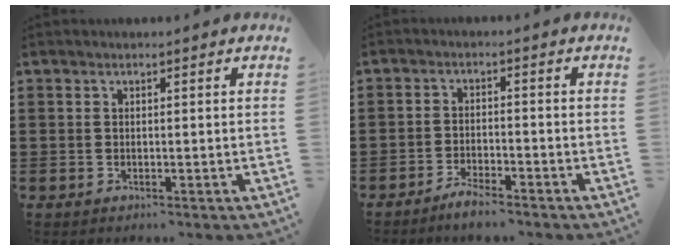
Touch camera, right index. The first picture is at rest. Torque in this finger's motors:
{"motor_torque": [0.16, 0.33, 0.20, 0.03]}